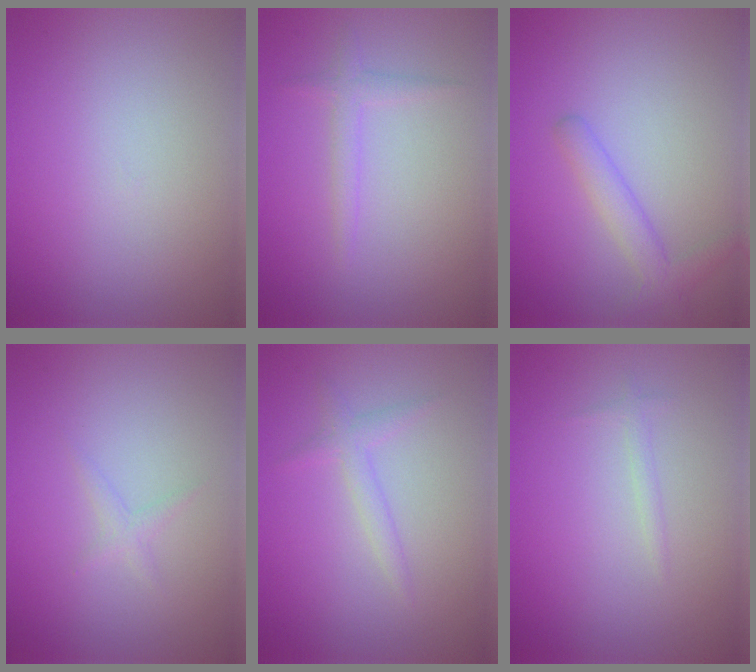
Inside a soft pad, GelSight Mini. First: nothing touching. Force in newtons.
{"total": 1.4, "press": 1.4, "slide": 0.1}
{"total": 2.4, "press": 2.4, "slide": 0.1}
{"total": 0.9, "press": 0.9, "slide": 0.0}
{"total": 1.5, "press": 1.5, "slide": 0.1}
{"total": 0.7, "press": 0.7, "slide": 0.1}